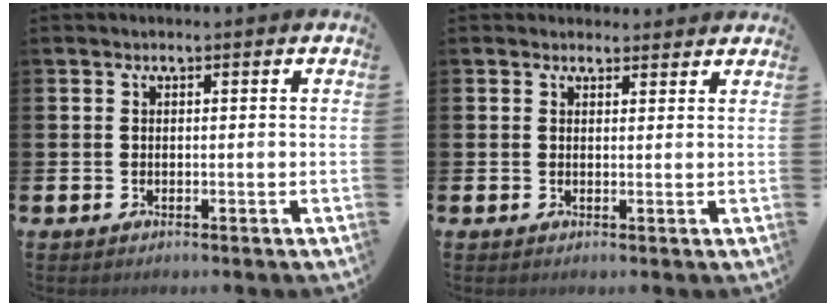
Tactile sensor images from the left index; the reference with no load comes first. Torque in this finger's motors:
{"motor_torque": [1.01, -1.13, 0.14, 0.05]}